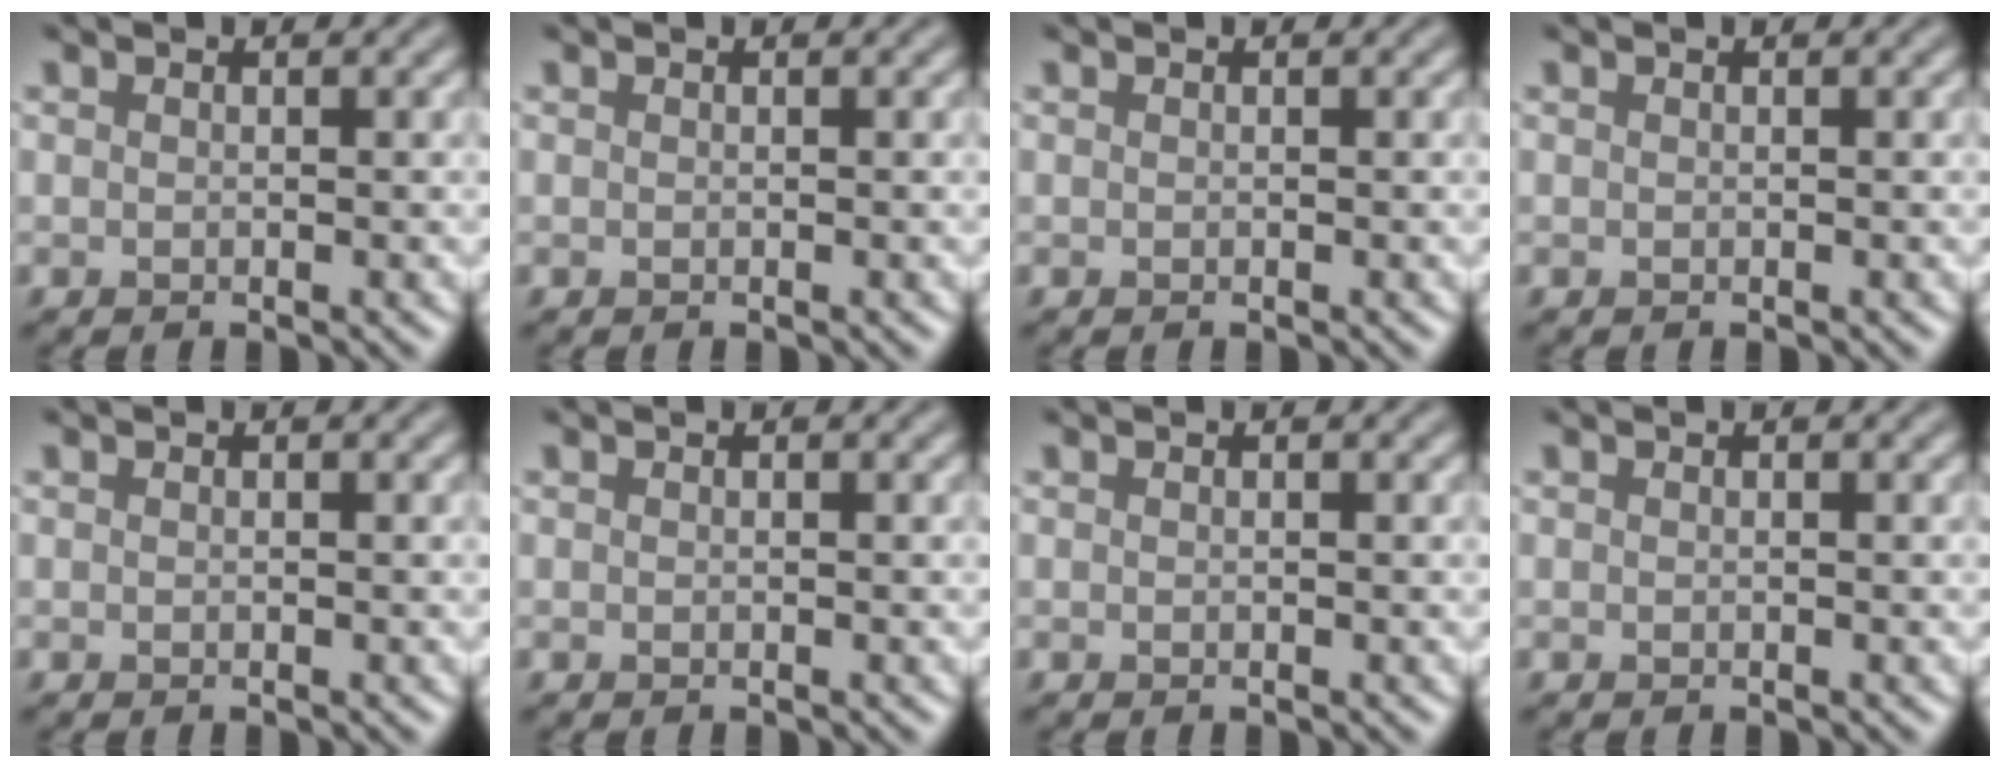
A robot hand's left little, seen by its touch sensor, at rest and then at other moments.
{"total": 0.0}
{"total": 0.0}
{"total": 0.0}
{"total": 0.0}
{"total": 0.0}
{"total": 0.0}
{"total": 0.0}